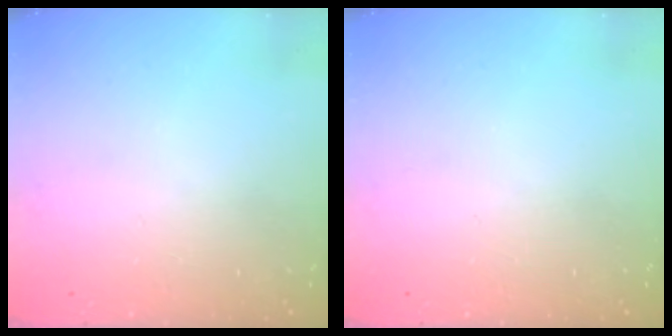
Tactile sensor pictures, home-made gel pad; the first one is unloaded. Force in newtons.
{"total": 0.0}